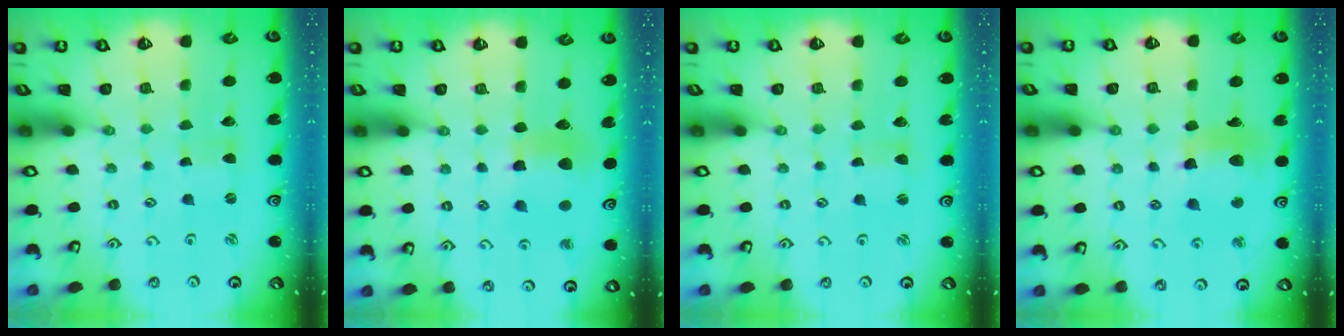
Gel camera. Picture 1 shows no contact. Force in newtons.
{"total": 8.8, "press": 8.7, "slide": 1.3}
{"total": 0.9, "press": 0.9, "slide": 0.2}
{"total": 12.1, "press": 12.0, "slide": 1.6}